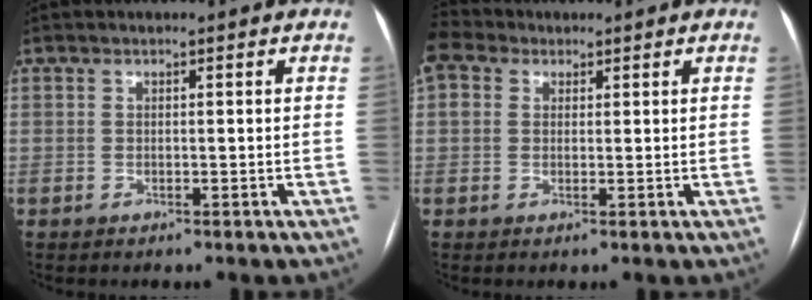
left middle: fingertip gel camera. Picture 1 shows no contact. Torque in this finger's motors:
{"motor_torque": [0.51, -0.21, 1.05, 0.21]}